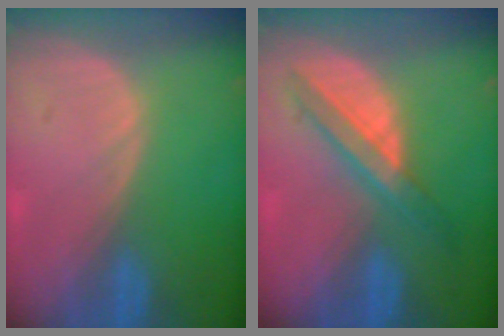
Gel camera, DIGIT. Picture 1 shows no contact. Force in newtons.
{"total": 5.7, "press": 5.6, "slide": 1.4}